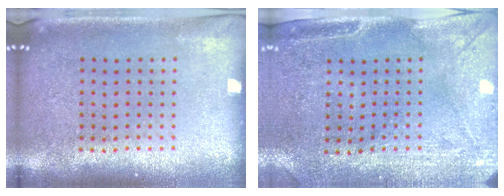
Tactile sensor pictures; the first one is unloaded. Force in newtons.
{"total": 3.0, "press": 2.4, "slide": 1.8}